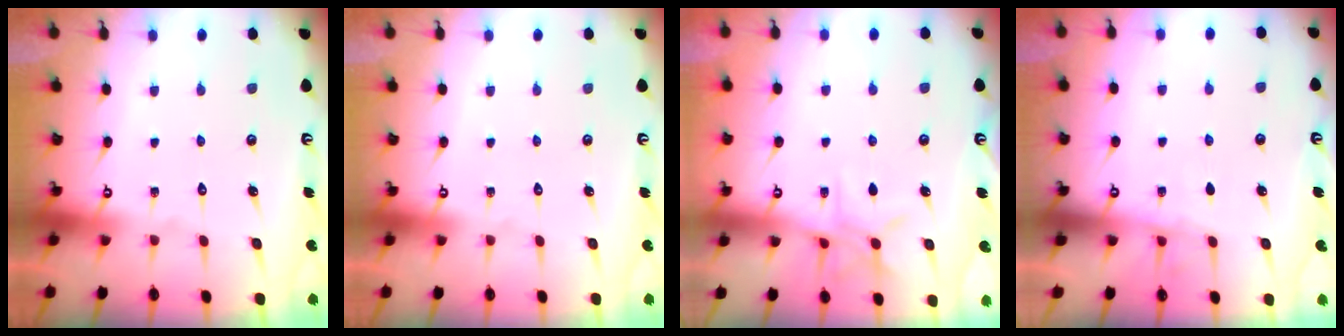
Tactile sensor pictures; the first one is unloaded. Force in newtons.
{"total": 0.0}
{"total": 7.7, "press": 7.7, "slide": 0.6}
{"total": 3.3, "press": 3.3, "slide": 0.5}